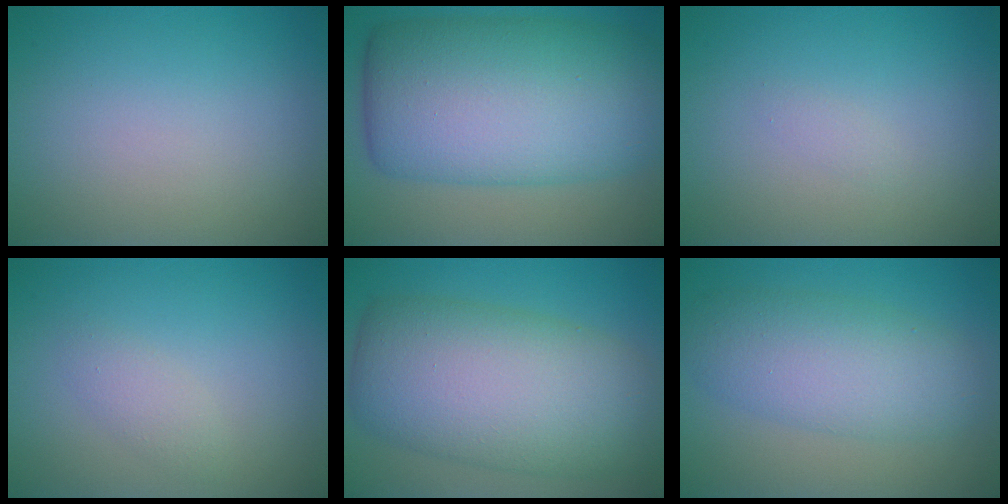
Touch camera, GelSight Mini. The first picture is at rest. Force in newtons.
{"total": 14.3, "press": 14.3, "slide": 0.1}
{"total": 0.5, "press": 0.5, "slide": 0.0}
{"total": 1.4, "press": 1.4, "slide": 0.1}
{"total": 11.9, "press": 11.9, "slide": 0.4}
{"total": 6.0, "press": 6.0, "slide": 0.2}